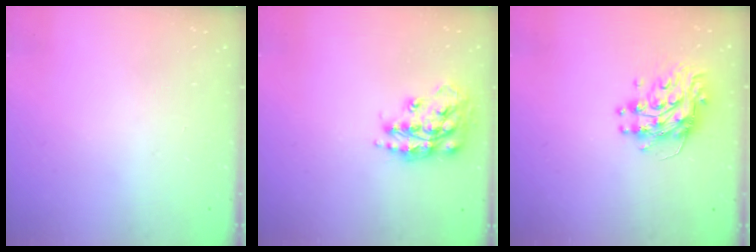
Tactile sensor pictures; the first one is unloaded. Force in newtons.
{"total": 15.5, "press": 15.4, "slide": 1.3}
{"total": 10.4, "press": 10.4, "slide": 1.0}